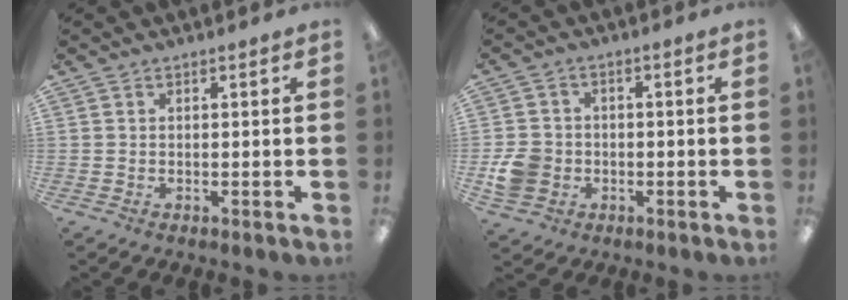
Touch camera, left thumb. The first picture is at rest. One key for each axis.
{"total": 6.8, "fx": -1.9, "fy": 5.9, "fz": 2.9, "tx": -0.060, "ty": 0.012, "tz": -0.031}